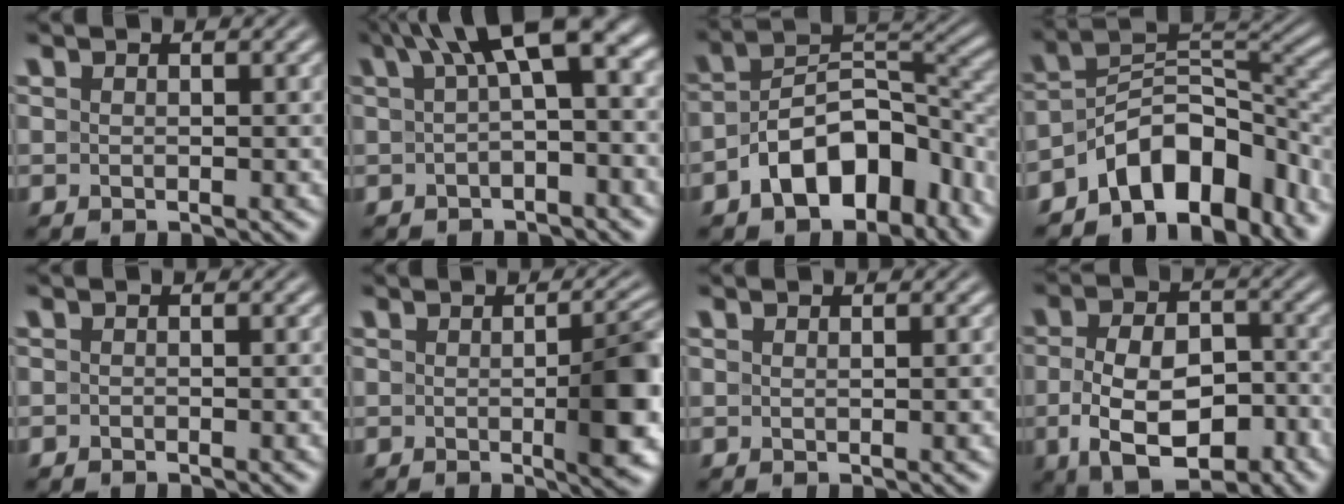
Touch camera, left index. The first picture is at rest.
{"total": 7.5, "force": [2.4, 2.2, 6.7], "torque": [-0.092, 0.023, 0.029]}
{"total": 9.6, "force": [-5.3, 5.3, 6.0], "torque": [-0.090, 0.008, -0.108]}
{"total": 10.6, "force": [-7.0, 5.7, 5.4], "torque": [-0.073, 0.013, -0.133]}
{"total": 1.0, "force": [-0.8, 0.1, 0.7], "torque": [-0.010, -0.002, -0.012]}
{"total": 6.1, "force": [-0.6, 1.3, 5.9], "torque": [-0.071, -0.007, -0.005]}
{"total": 1.3, "force": [0.0, 0.3, 1.3], "torque": [-0.014, 0.004, -0.003]}
{"total": 8.7, "force": [-3.0, 4.7, 6.6], "torque": [-0.128, -0.010, -0.055]}